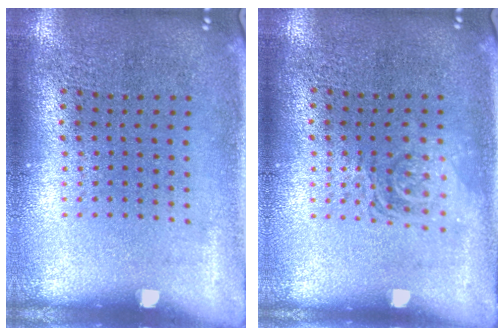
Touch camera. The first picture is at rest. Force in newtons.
{"total": 1.1, "press": 1.1, "slide": 0.3}